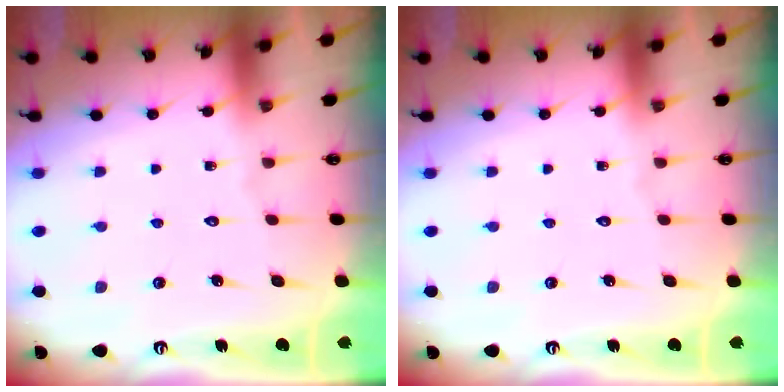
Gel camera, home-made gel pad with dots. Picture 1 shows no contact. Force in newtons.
{"total": 0.0}